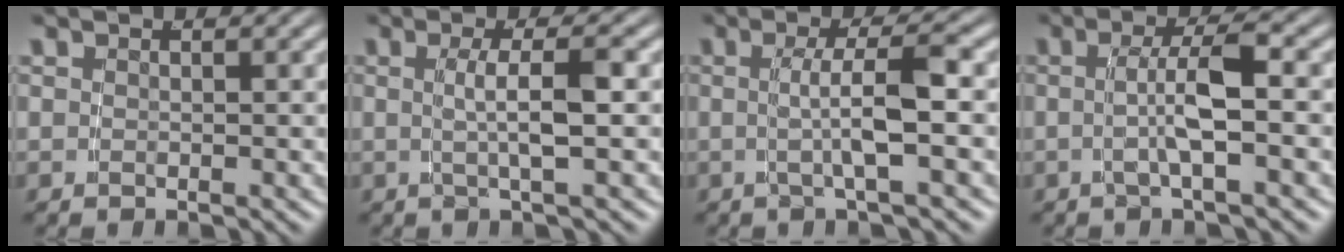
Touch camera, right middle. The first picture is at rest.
{"total": 3.2, "force": [-0.1, -0.3, 3.2], "torque": [-0.051, 0.002, 0.001]}
{"total": 3.7, "force": [-0.5, -0.2, 3.7], "torque": [-0.051, 0.006, -0.008]}
{"total": 3.3, "force": [-0.8, -0.1, 3.2], "torque": [-0.056, 0.007, -0.014]}